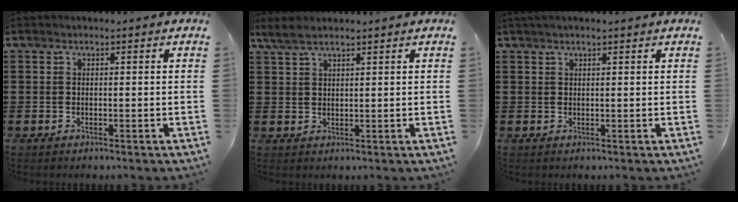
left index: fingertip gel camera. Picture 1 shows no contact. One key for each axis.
{"total": 2.5, "fx": 2.0, "fy": 0.6, "fz": 1.4, "tx": -0.032, "ty": 0.002, "tz": 0.037}
{"total": 1.2, "fx": 0.9, "fy": 0.0, "fz": 0.8, "tx": -0.016, "ty": 0.002, "tz": 0.016}